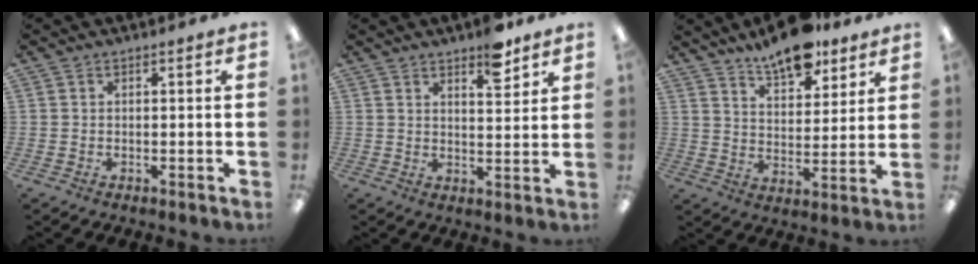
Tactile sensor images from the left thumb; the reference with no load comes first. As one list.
[{"total": 7.2, "force": [5.3, 2.7, 4.0], "torque": [-0.035, -0.034, 0.087]}, {"total": 11.8, "force": [9.7, 4.3, 5.1], "torque": [-0.072, -0.060, 0.172]}]